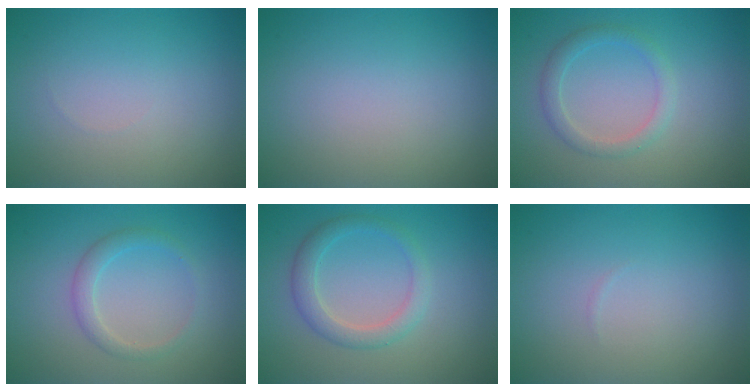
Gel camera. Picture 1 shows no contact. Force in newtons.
{"total": 0.0}
{"total": 2.0, "press": 2.0, "slide": 0.1}
{"total": 1.8, "press": 1.8, "slide": 0.0}
{"total": 2.6, "press": 2.6, "slide": 0.2}
{"total": 0.0}